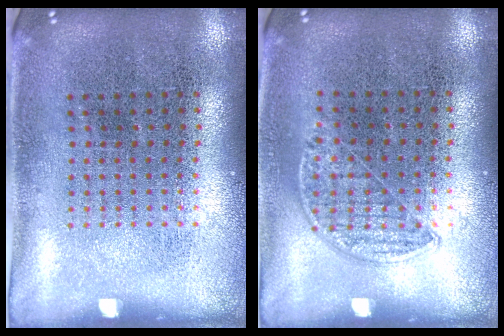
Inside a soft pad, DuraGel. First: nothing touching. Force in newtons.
{"total": 0.8, "press": 0.6, "slide": 0.4}